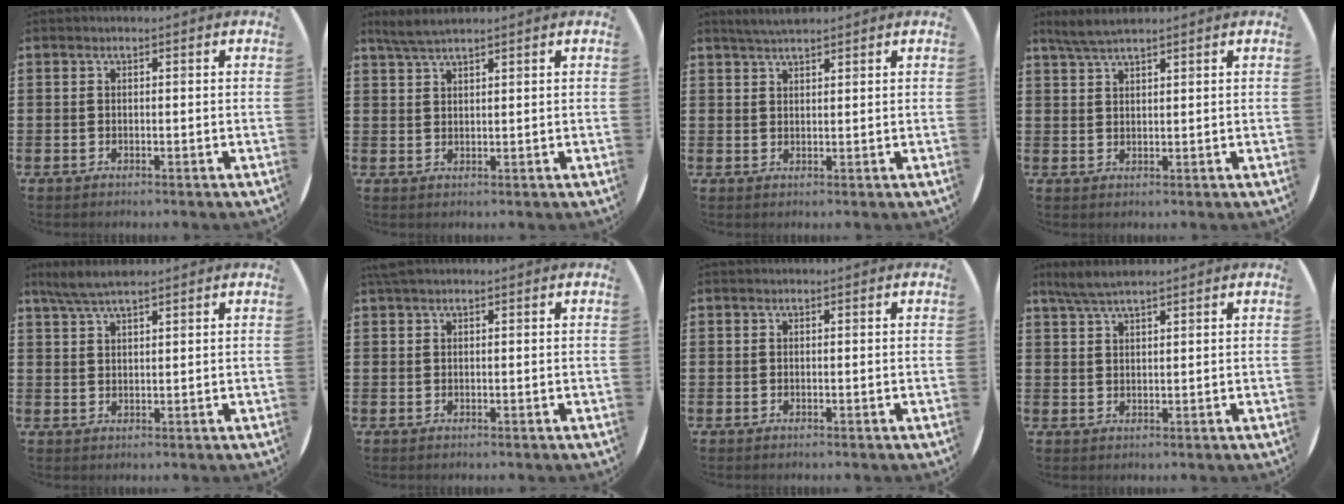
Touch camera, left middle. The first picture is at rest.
{"total": 2.8, "force": [2.4, 0.2, 1.4], "torque": [-0.030, 0.003, 0.044]}
{"total": 2.6, "force": [2.4, 0.3, 1.0], "torque": [-0.021, 0.002, 0.044]}
{"total": 3.1, "force": [2.7, 0.2, 1.5], "torque": [-0.032, 0.002, 0.049]}
{"total": 4.0, "force": [3.5, 0.4, 2.0], "torque": [-0.046, 0.000, 0.063]}
{"total": 0.8, "force": [0.7, 0.1, 0.4], "torque": [-0.008, 0.003, 0.013]}
{"total": 0.0}
{"total": 3.6, "force": [3.1, 0.3, 1.8], "torque": [-0.041, 0.001, 0.057]}